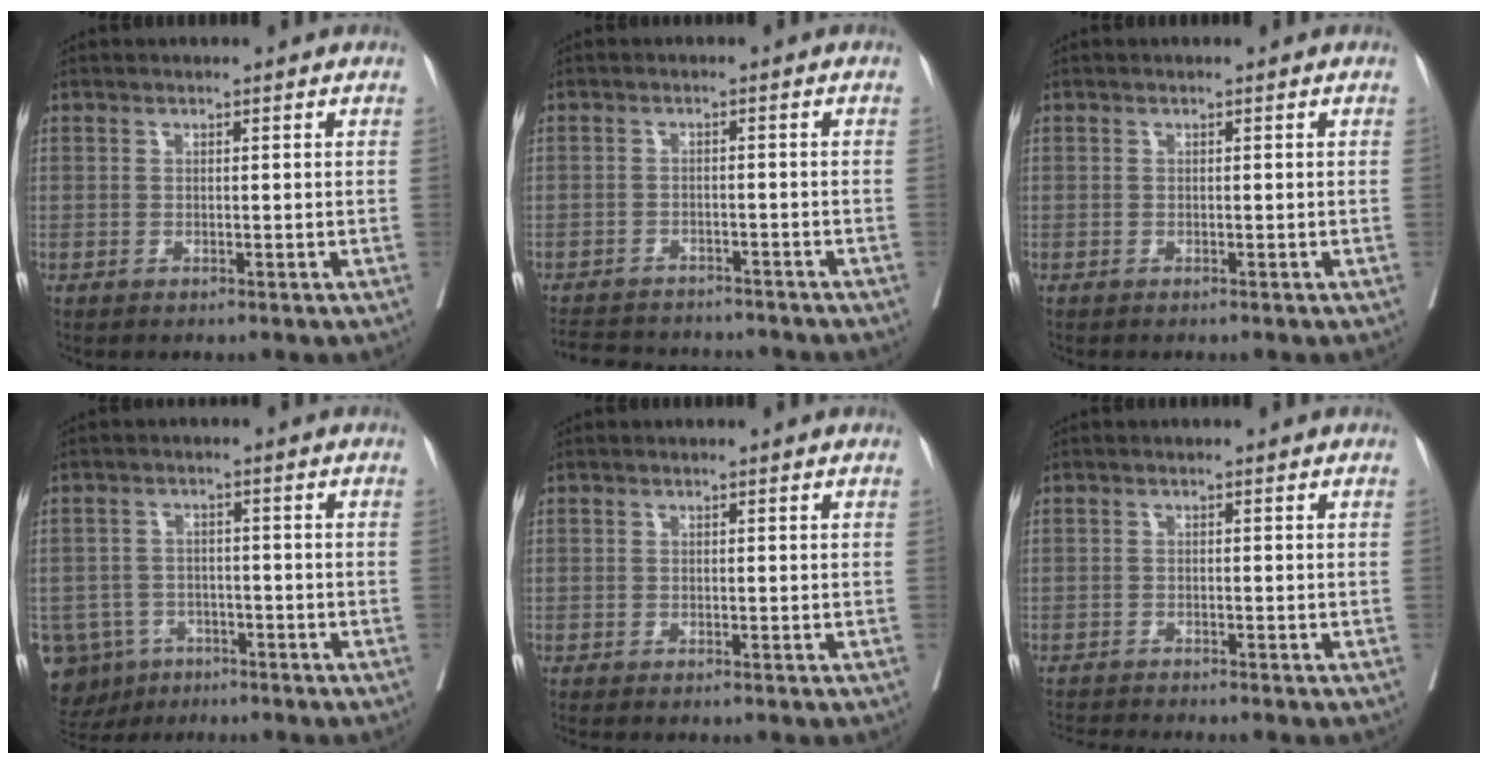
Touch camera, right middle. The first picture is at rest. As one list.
[{"total": 12.6, "force": [-11.5, 3.4, 3.9], "torque": [-0.077, 0.002, -0.150]}, {"total": 0.5, "force": [-0.5, 0.1, 0.2], "torque": [0.001, -0.001, -0.011]}, {"total": 10.5, "force": [-6.1, 8.1, 2.6], "torque": [-0.072, 0.005, -0.087]}, {"total": 1.8, "force": [-1.6, 0.2, 0.8], "torque": [-0.010, -0.002, -0.022]}, {"total": 4.9, "force": [-4.8, -0.6, 1.2], "torque": [-0.013, -0.012, -0.076]}]